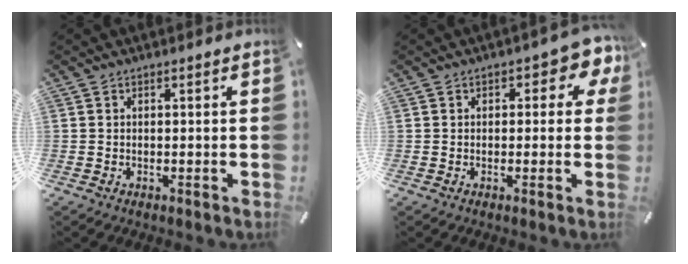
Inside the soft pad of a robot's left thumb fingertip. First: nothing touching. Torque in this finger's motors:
{"motor_torque": [0.39, 0.11, 0.34, 0.18, 0.14]}